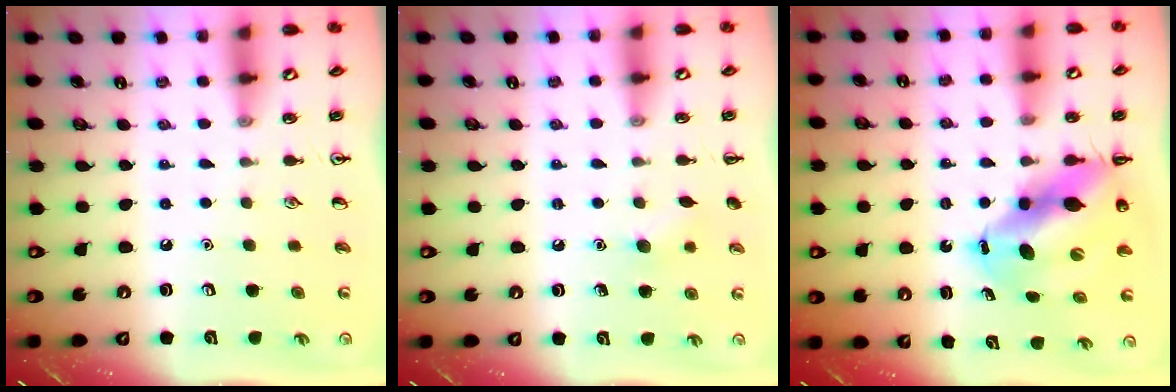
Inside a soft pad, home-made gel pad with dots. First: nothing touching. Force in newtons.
{"total": 5.8, "press": 5.6, "slide": 1.8}
{"total": 12.7, "press": 12.2, "slide": 3.6}